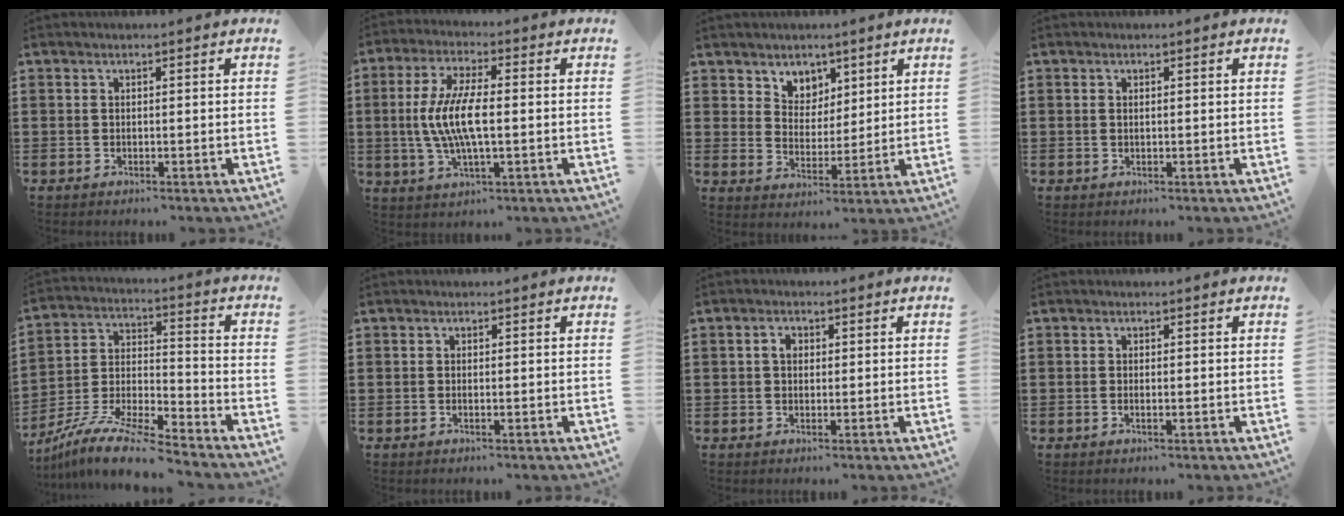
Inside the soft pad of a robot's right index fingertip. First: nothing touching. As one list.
[{"total": 8.5, "force": [-0.6, 2.6, 8.1], "torque": [-0.176, -0.007, -0.019]}, {"total": 5.0, "force": [3.5, 3.6, 0.0], "torque": [-0.025, 0.000, 0.065]}, {"total": 0.6, "force": [0.1, 0.2, 0.5], "torque": [-0.012, 0.000, 0.002]}, {"total": 10.4, "force": [-9.6, 0.7, 3.9], "torque": [-0.078, 0.015, -0.193]}, {"total": 0.6, "force": [-0.2, 0.1, 0.5], "torque": [-0.010, -0.003, -0.003]}, {"total": 2.0, "force": [0.3, 1.5, 1.4], "torque": [-0.030, 0.009, 0.004]}, {"total": 0.8, "force": [-0.2, 0.2, 0.8], "torque": [-0.014, -0.003, -0.004]}]